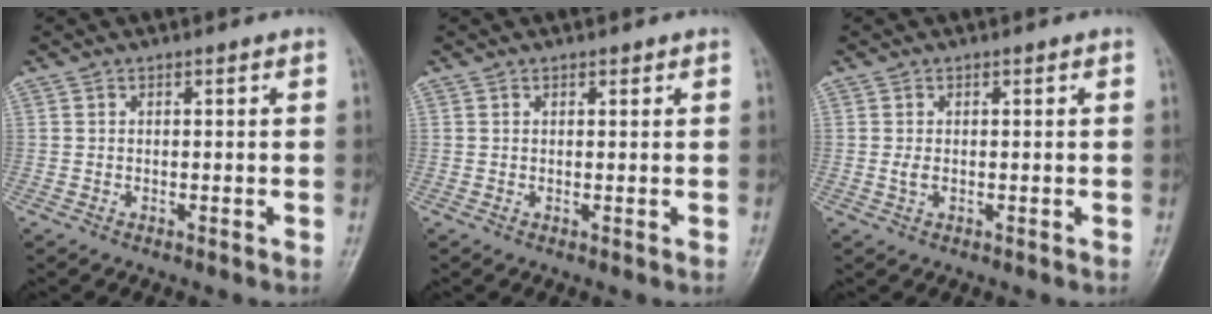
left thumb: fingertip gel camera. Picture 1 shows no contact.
{"total": 0.8, "force": [0.6, 0.4, 0.3], "torque": [0.000, -0.004, 0.007]}
{"total": 1.4, "force": [0.0, 0.8, 1.1], "torque": [-0.021, -0.003, 0.001]}